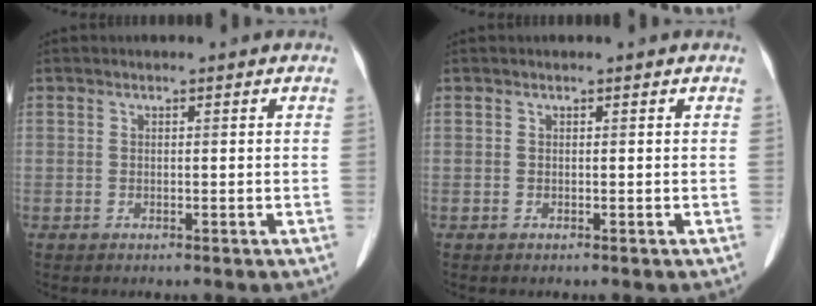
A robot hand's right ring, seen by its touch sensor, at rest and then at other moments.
{"total": 0.0}